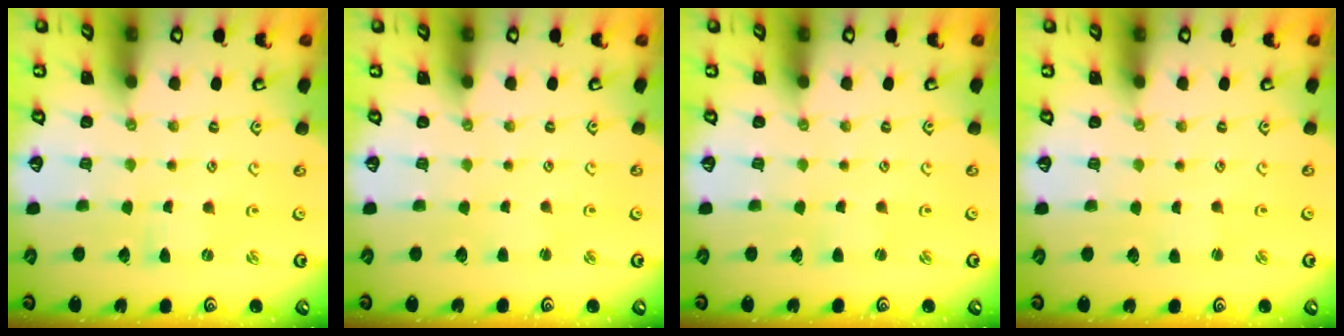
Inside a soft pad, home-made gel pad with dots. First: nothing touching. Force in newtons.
{"total": 1.6, "press": 1.6, "slide": 0.3}
{"total": 1.7, "press": 1.7, "slide": 0.3}
{"total": 1.3, "press": 1.3, "slide": 0.2}